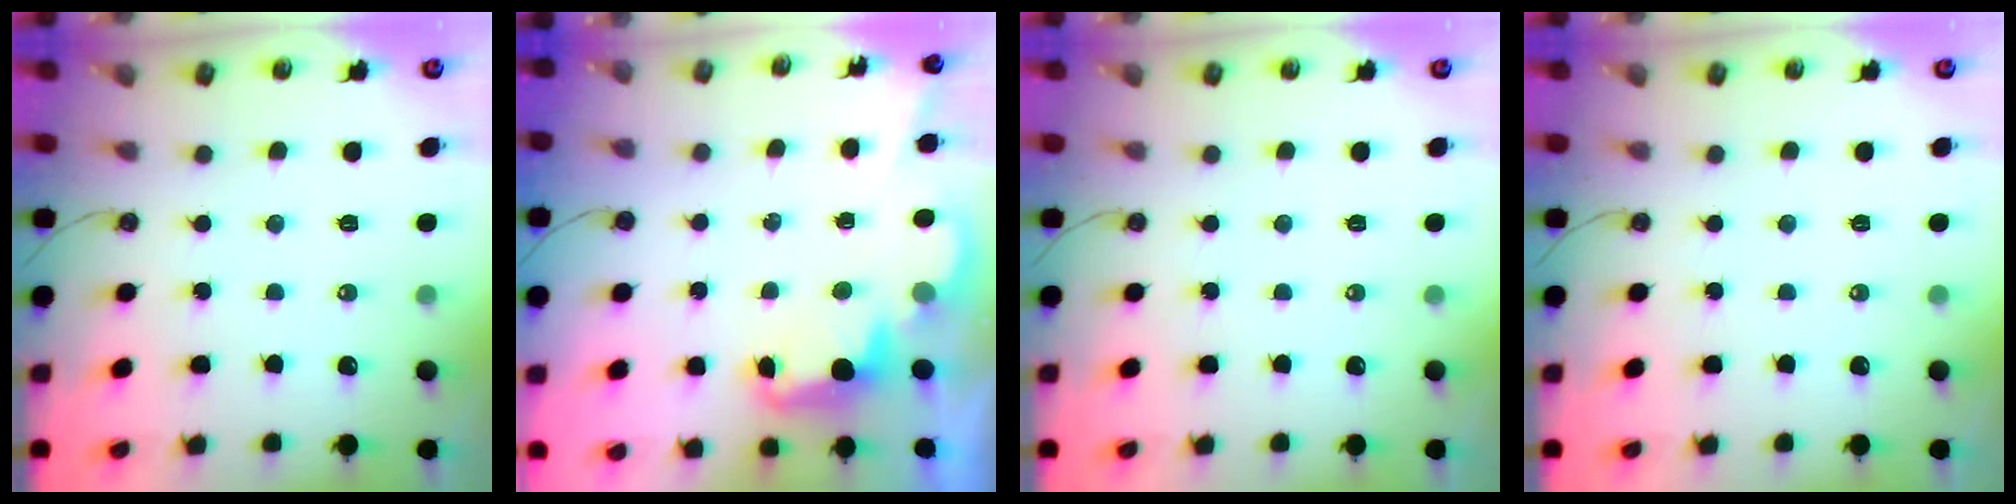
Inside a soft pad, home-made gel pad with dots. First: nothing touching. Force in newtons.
{"total": 2.5, "press": 2.5, "slide": 0.5}
{"total": 0.0}
{"total": 0.0}